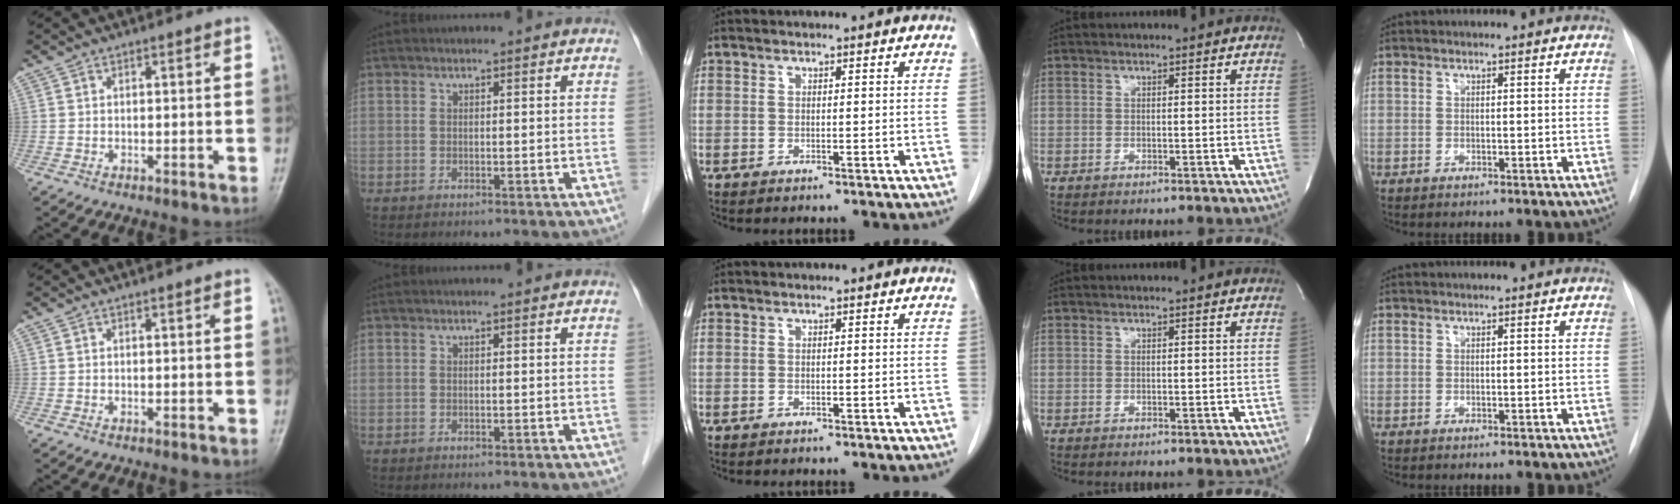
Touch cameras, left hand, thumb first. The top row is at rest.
{}